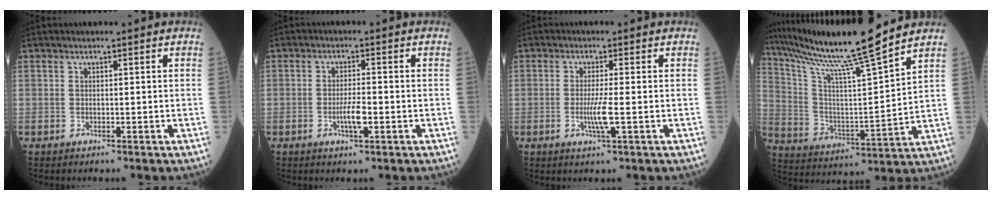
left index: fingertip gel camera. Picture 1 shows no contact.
{"total": 3.3, "force": [-1.2, 0.6, 3.1], "torque": [-0.062, -0.003, -0.021]}
{"total": 3.5, "force": [-0.8, -0.3, 3.4], "torque": [-0.071, -0.010, -0.018]}
{"total": 17.8, "force": [14.9, -1.8, 9.4], "torque": [-0.182, -0.014, 0.259]}